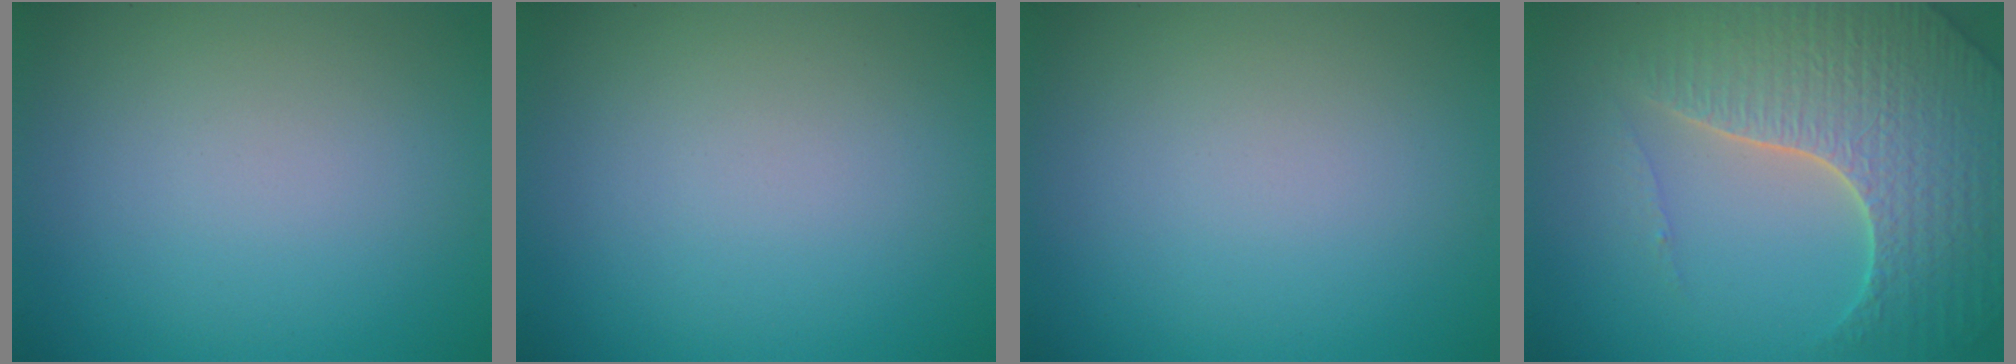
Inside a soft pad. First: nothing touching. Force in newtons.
{"total": 0.0}
{"total": 0.0}
{"total": 7.0, "press": 6.8, "slide": 1.7}